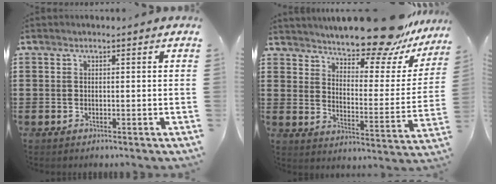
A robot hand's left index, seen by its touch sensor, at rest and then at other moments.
{"total": 12.7, "force": [11.6, 1.5, 4.9], "torque": [-0.081, -0.085, 0.197]}